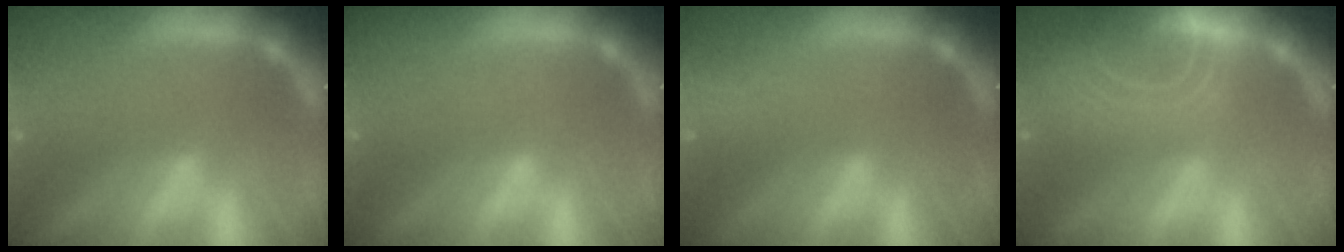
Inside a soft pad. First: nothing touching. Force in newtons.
{"total": 0.0}
{"total": 1.4}
{"total": 8.1}